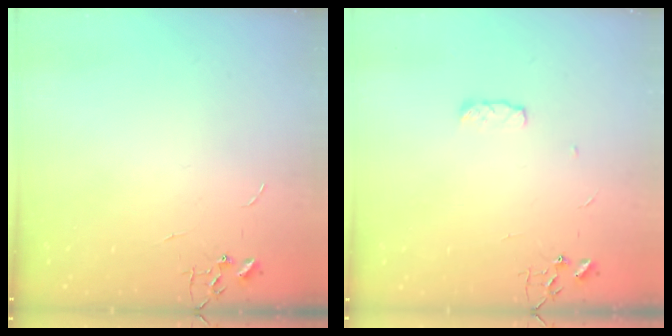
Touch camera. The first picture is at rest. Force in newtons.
{"total": 5.2, "press": 5.2, "slide": 0.8}